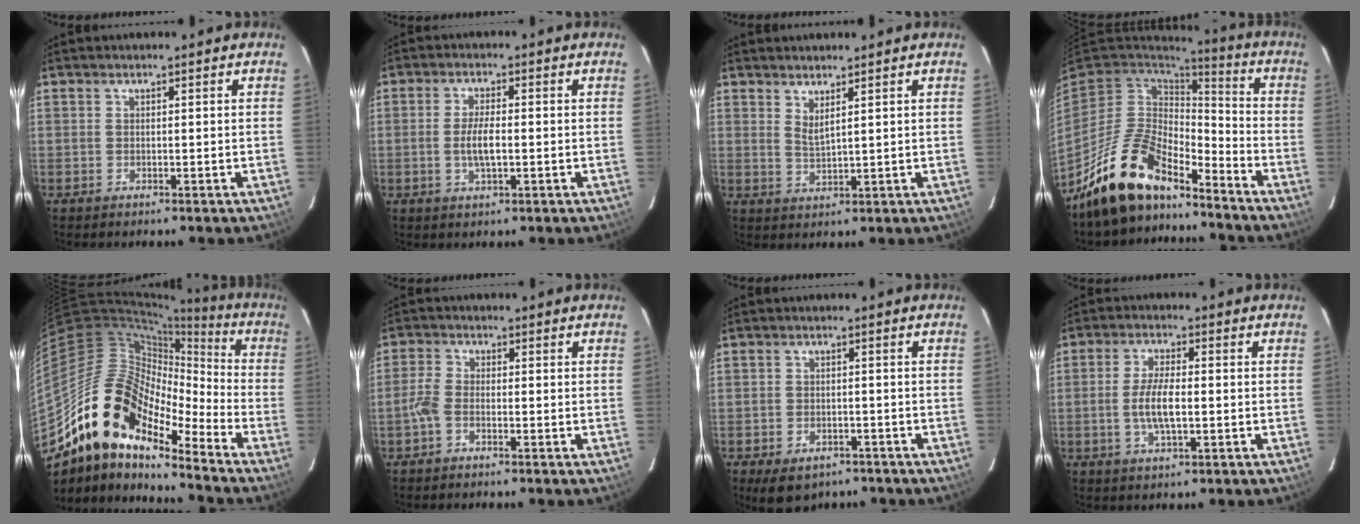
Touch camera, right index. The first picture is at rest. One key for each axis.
{"total": 4.4, "fx": -0.7, "fy": 1.3, "fz": 4.2, "tx": -0.081, "ty": -0.001, "tz": -0.012}
{"total": 2.7, "fx": 2.1, "fy": 0.2, "fz": 1.7, "tx": -0.031, "ty": -0.006, "tz": 0.034}
{"total": 16.2, "fx": -12.7, "fy": 6.4, "fz": 7.7, "tx": -0.174, "ty": -0.002, "tz": -0.226}
{"total": 18.4, "fx": -13.1, "fy": 7.4, "fz": 10.6, "tx": -0.180, "ty": -0.009, "tz": -0.257}
{"total": 3.0, "fx": -1.6, "fy": 1.4, "fz": 2.0, "tx": -0.053, "ty": 0.006, "tz": -0.037}
{"total": 7.9, "fx": -5.3, "fy": 4.6, "fz": 3.6, "tx": -0.074, "ty": -0.008, "tz": -0.065}
{"total": 6.2, "fx": -1.0, "fy": 1.9, "fz": 5.8, "tx": -0.116, "ty": 0.001, "tz": -0.019}